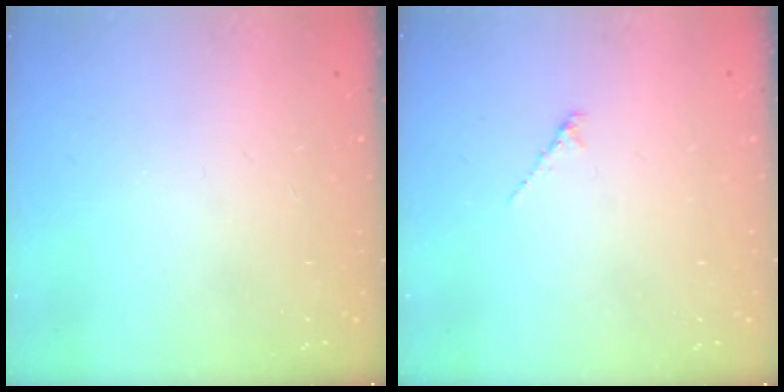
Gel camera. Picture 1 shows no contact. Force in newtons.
{"total": 1.2, "press": 1.1, "slide": 0.4}